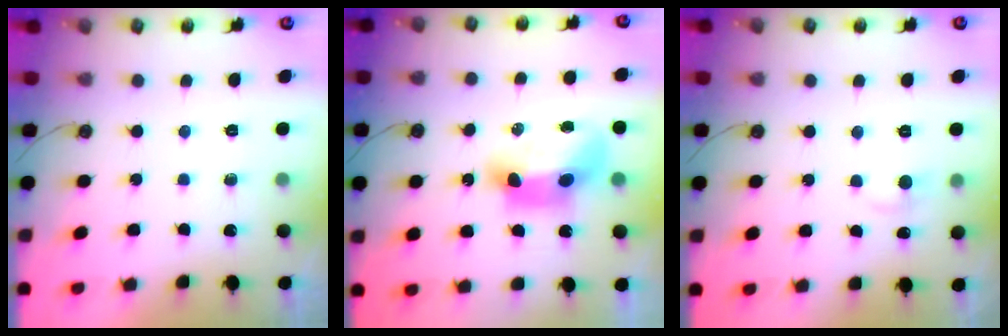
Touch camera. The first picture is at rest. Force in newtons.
{"total": 8.7, "press": 8.6, "slide": 0.9}
{"total": 1.6, "press": 1.5, "slide": 0.6}